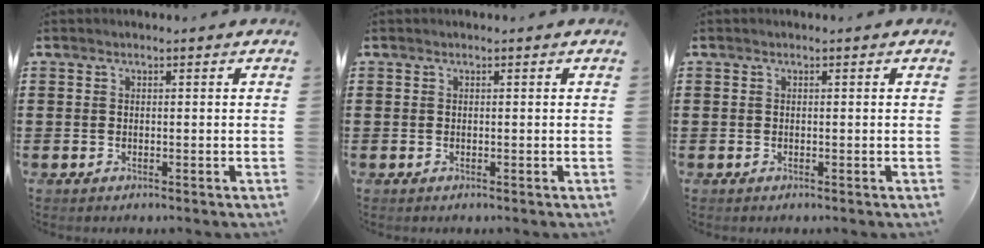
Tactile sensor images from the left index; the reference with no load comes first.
{"total": 0.0}
{"total": 0.0}